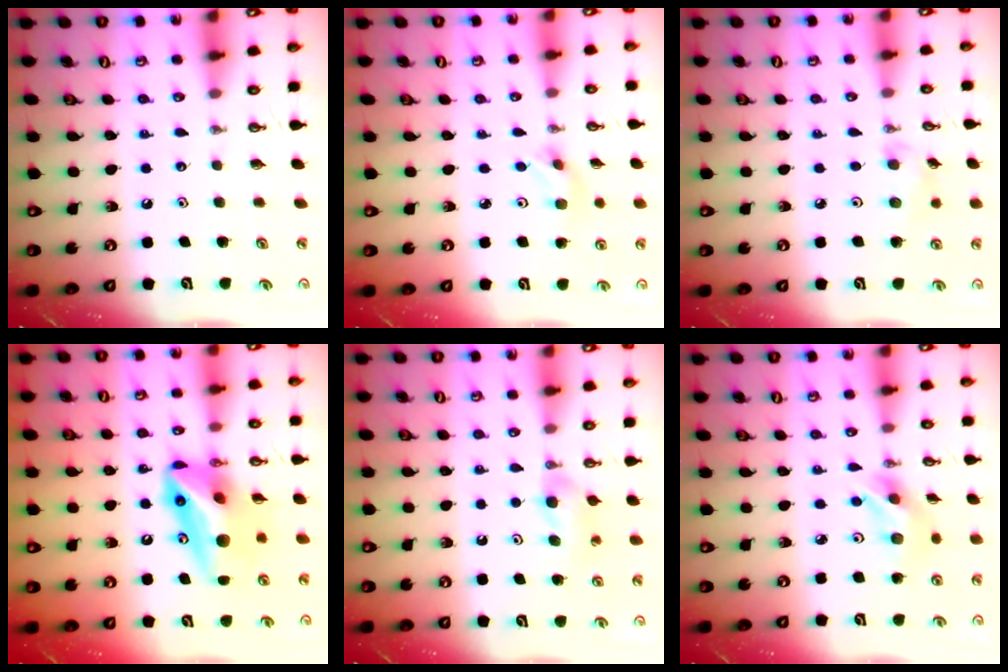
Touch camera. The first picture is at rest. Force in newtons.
{"total": 3.5, "press": 3.4, "slide": 0.8}
{"total": 5.1, "press": 4.8, "slide": 1.7}
{"total": 12.2, "press": 12.0, "slide": 2.1}
{"total": 4.7, "press": 4.7, "slide": 0.2}
{"total": 7.0, "press": 7.0, "slide": 0.2}